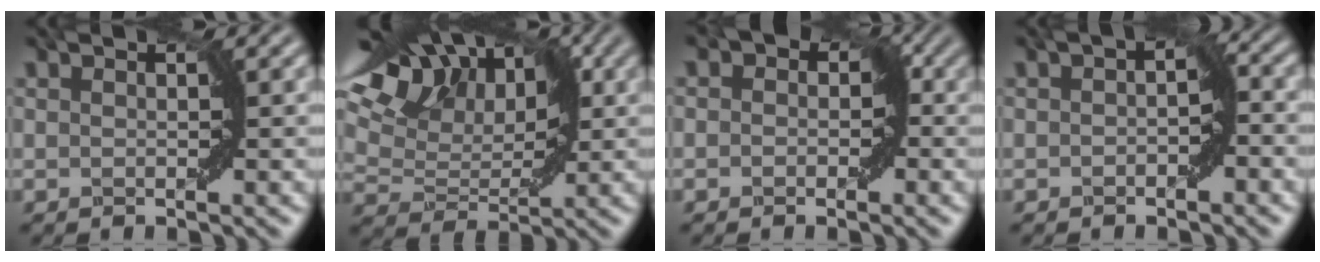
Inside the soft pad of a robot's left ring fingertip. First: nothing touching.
{"total": 13.4, "force": [7.1, 8.4, 7.7], "torque": [-0.145, 0.046, 0.103]}
{"total": 2.0, "force": [0.0, 1.7, 1.0], "torque": [0.012, 0.005, -0.008]}
{"total": 2.2, "force": [-0.3, 1.1, 1.9], "torque": [-0.016, 0.004, -0.007]}